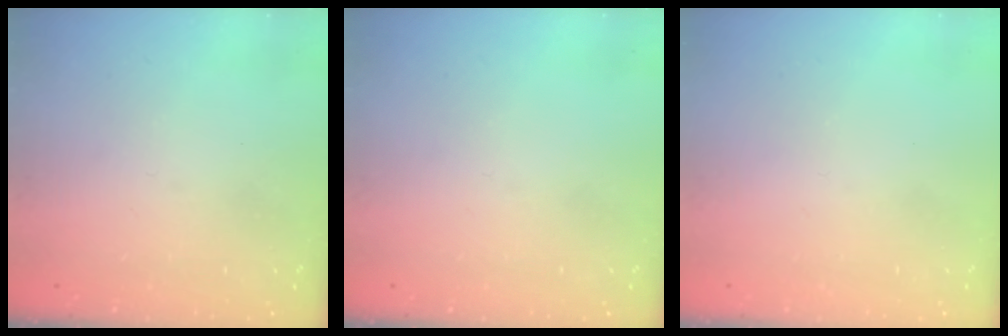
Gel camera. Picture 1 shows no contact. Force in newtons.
{"total": 0.0}
{"total": 1.7, "press": 1.6, "slide": 0.1}